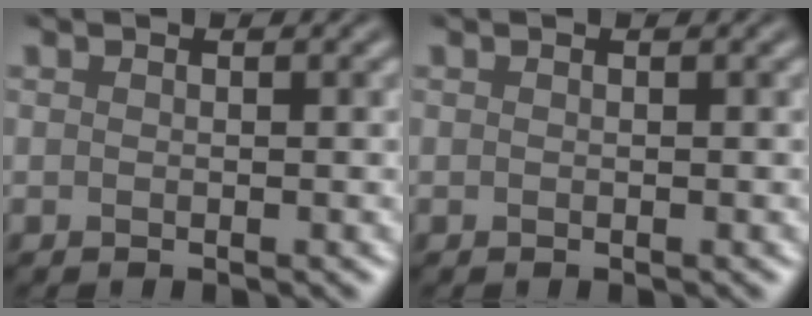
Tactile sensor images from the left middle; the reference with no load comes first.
{"total": 0.0}